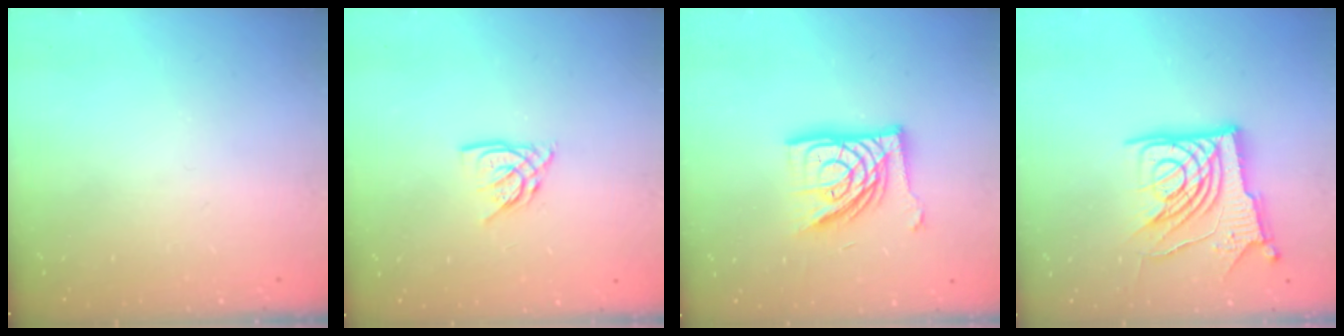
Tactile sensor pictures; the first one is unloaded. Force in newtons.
{"total": 6.8, "press": 6.8, "slide": 0.5}
{"total": 17.3, "press": 17.3, "slide": 1.7}
{"total": 16.0, "press": 15.9, "slide": 1.8}